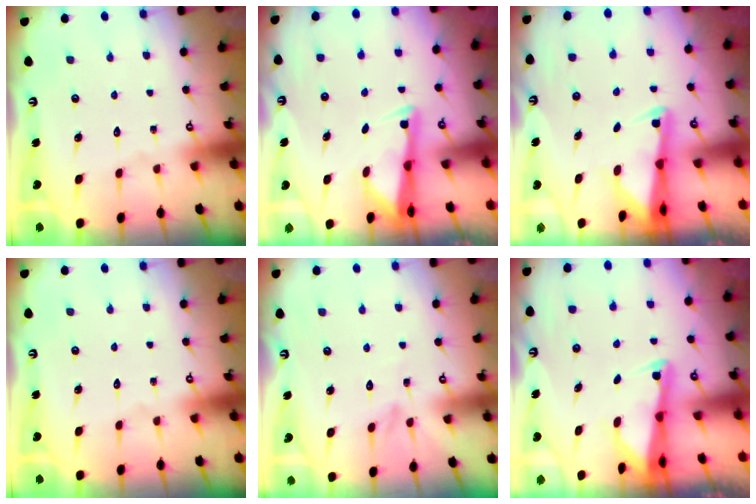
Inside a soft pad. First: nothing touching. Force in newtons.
{"total": 2.6, "press": 2.6, "slide": 0.4}
{"total": 2.6, "press": 2.6, "slide": 0.5}
{"total": 0.0}
{"total": 2.8, "press": 2.8, "slide": 0.3}
{"total": 2.4, "press": 2.4, "slide": 0.3}